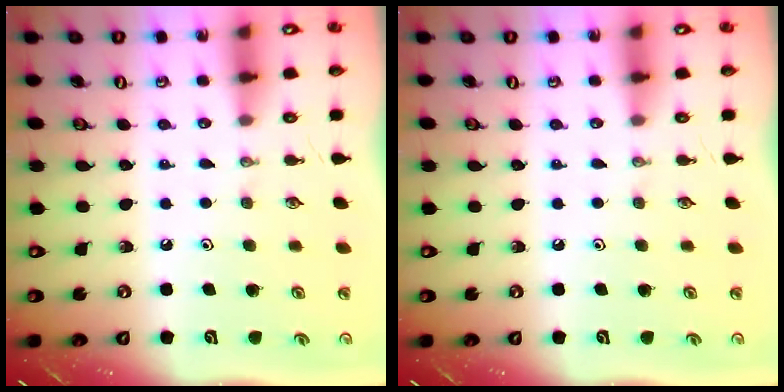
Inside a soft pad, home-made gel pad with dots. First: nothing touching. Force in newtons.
{"total": 0.0}